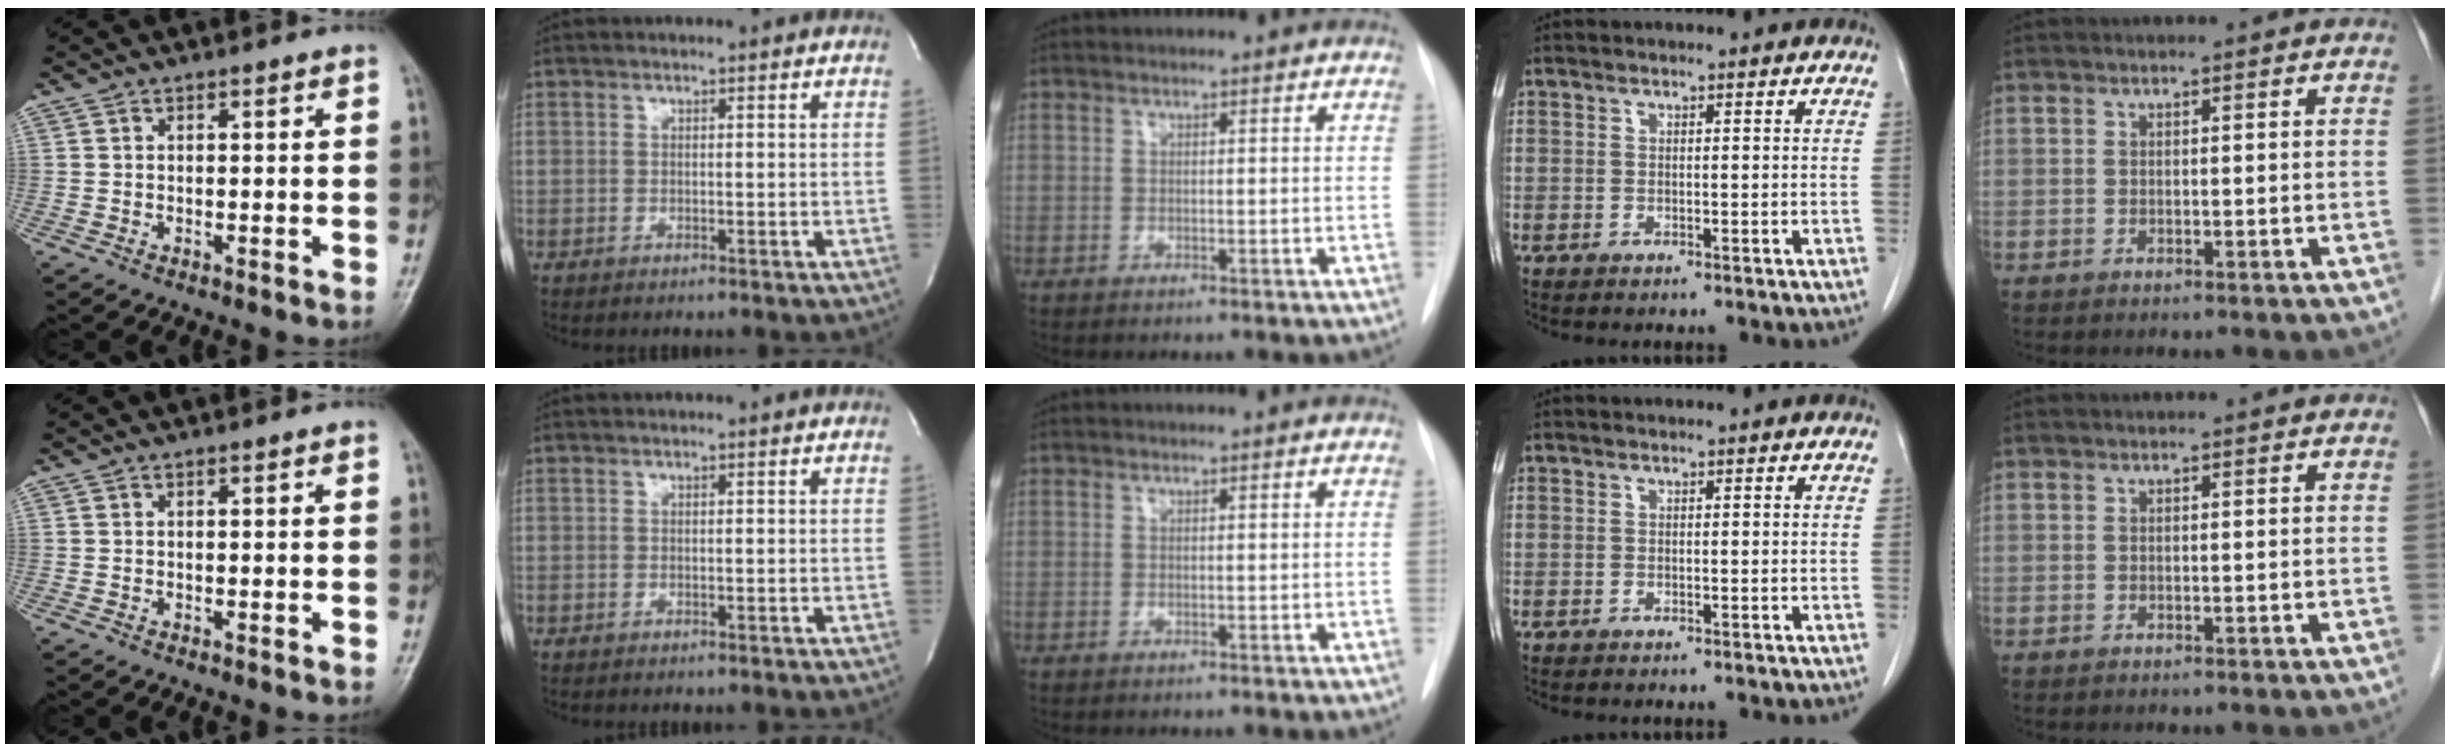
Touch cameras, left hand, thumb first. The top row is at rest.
{}